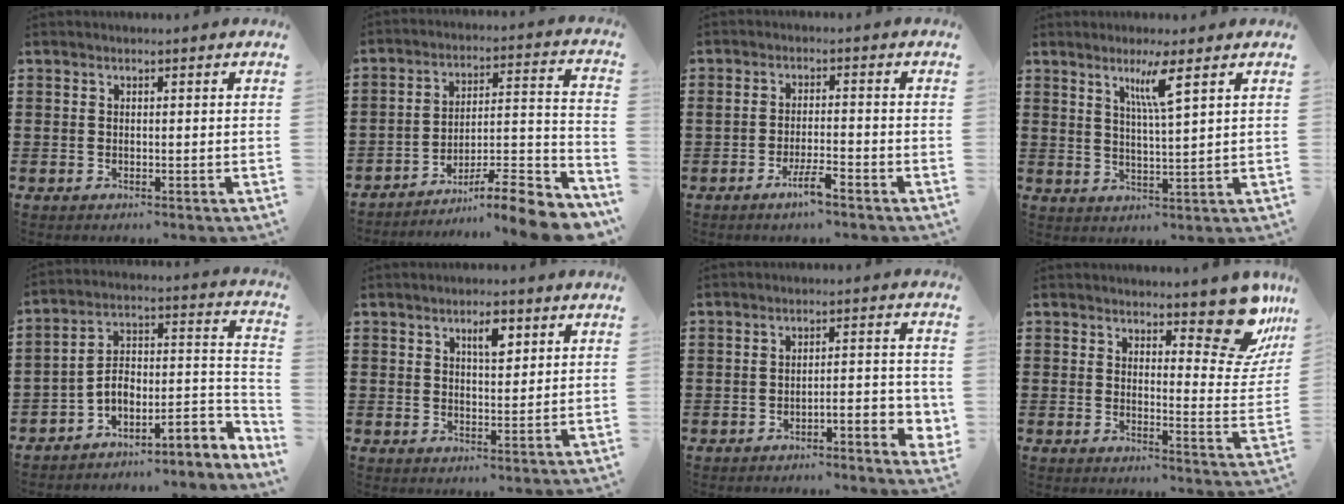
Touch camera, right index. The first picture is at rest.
{"total": 9.1, "force": [-7.5, 0.9, 5.1], "torque": [-0.063, 0.007, -0.150]}
{"total": 4.3, "force": [-2.8, 0.6, 3.2], "torque": [-0.073, -0.007, -0.055]}
{"total": 5.1, "force": [3.0, -0.3, 4.1], "torque": [-0.082, -0.006, 0.048]}
{"total": 5.8, "force": [-1.8, 3.5, 4.3], "torque": [-0.082, -0.020, -0.032]}
{"total": 3.6, "force": [1.9, 1.3, 2.8], "torque": [-0.045, 0.000, 0.029]}
{"total": 3.9, "force": [-2.4, 0.5, 3.1], "torque": [-0.051, 0.000, -0.044]}
{"total": 10.7, "force": [8.2, 3.1, 6.0], "torque": [-0.084, -0.047, 0.145]}